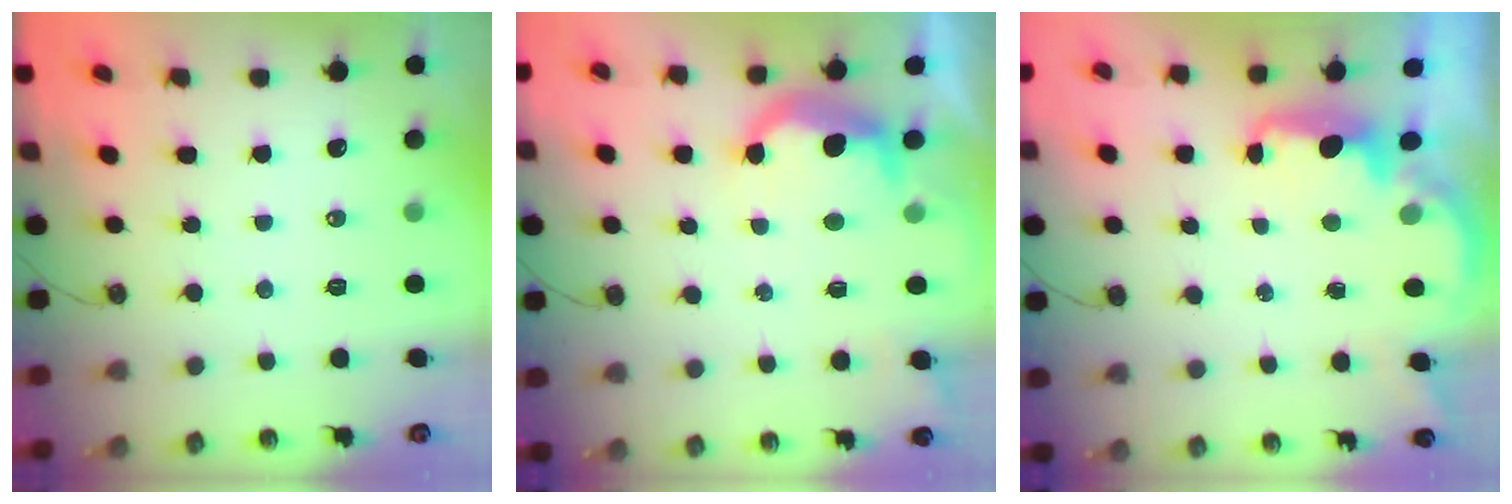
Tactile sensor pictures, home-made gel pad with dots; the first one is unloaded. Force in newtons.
{"total": 10.7, "press": 10.7, "slide": 0.7}
{"total": 2.5, "press": 2.4, "slide": 0.8}